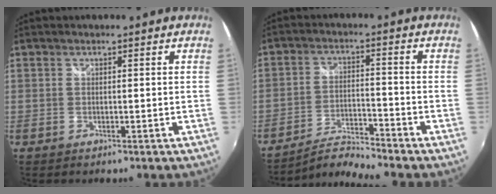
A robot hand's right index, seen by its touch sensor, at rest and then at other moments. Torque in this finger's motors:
{"motor_torque": [-0.01, -0.10, -0.06, 0.00]}